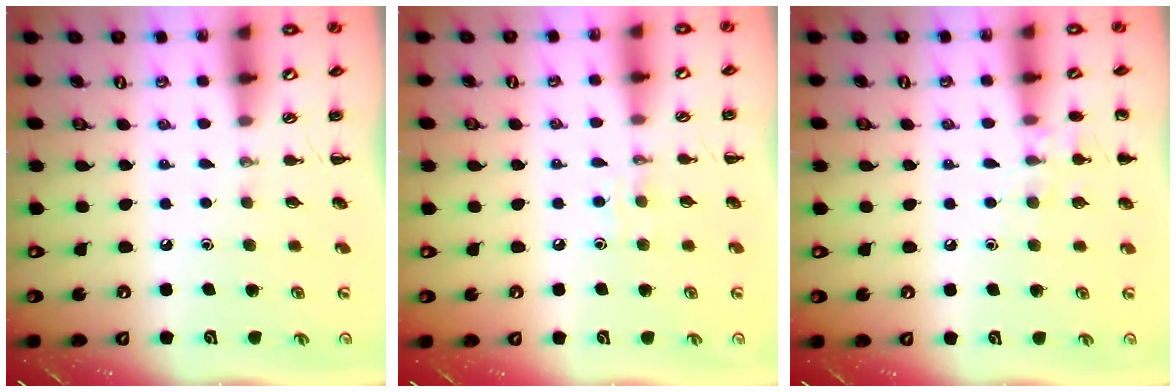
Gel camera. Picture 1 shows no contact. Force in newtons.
{"total": 4.3, "press": 4.1, "slide": 1.2}
{"total": 7.9, "press": 7.6, "slide": 2.1}